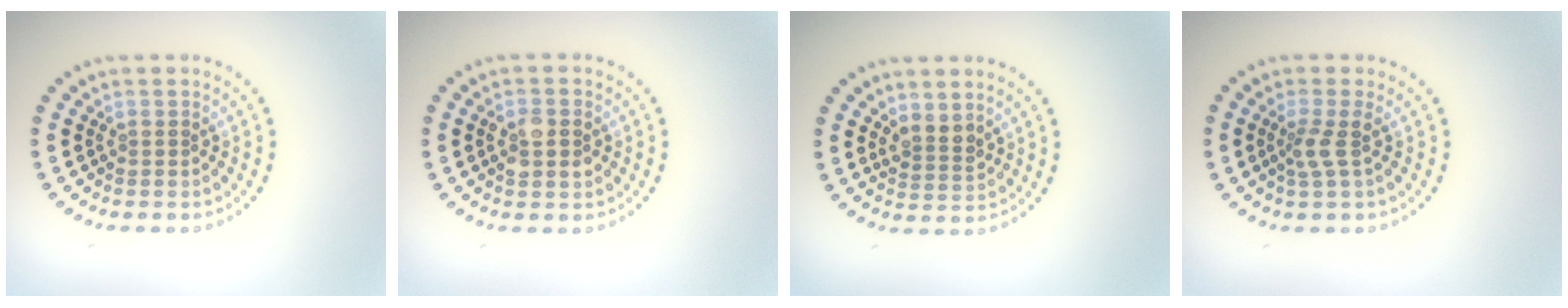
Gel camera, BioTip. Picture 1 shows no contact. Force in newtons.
{"total": 2.7, "press": 2.7, "slide": 0.1}
{"total": 2.0, "press": 1.7, "slide": 1.0}
{"total": 2.0, "press": 1.4, "slide": 1.4}